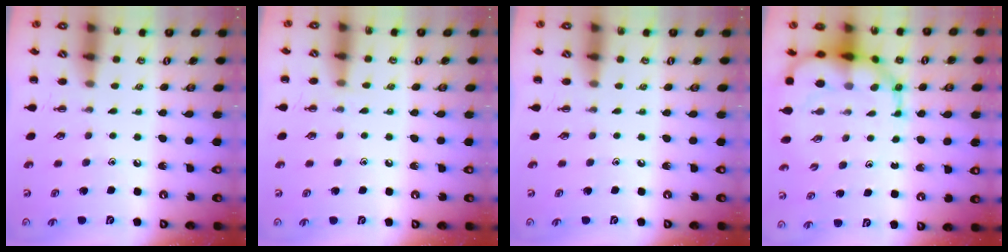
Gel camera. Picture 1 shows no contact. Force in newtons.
{"total": 6.1, "press": 5.8, "slide": 2.0}
{"total": 0.0}
{"total": 12.0, "press": 11.5, "slide": 3.2}